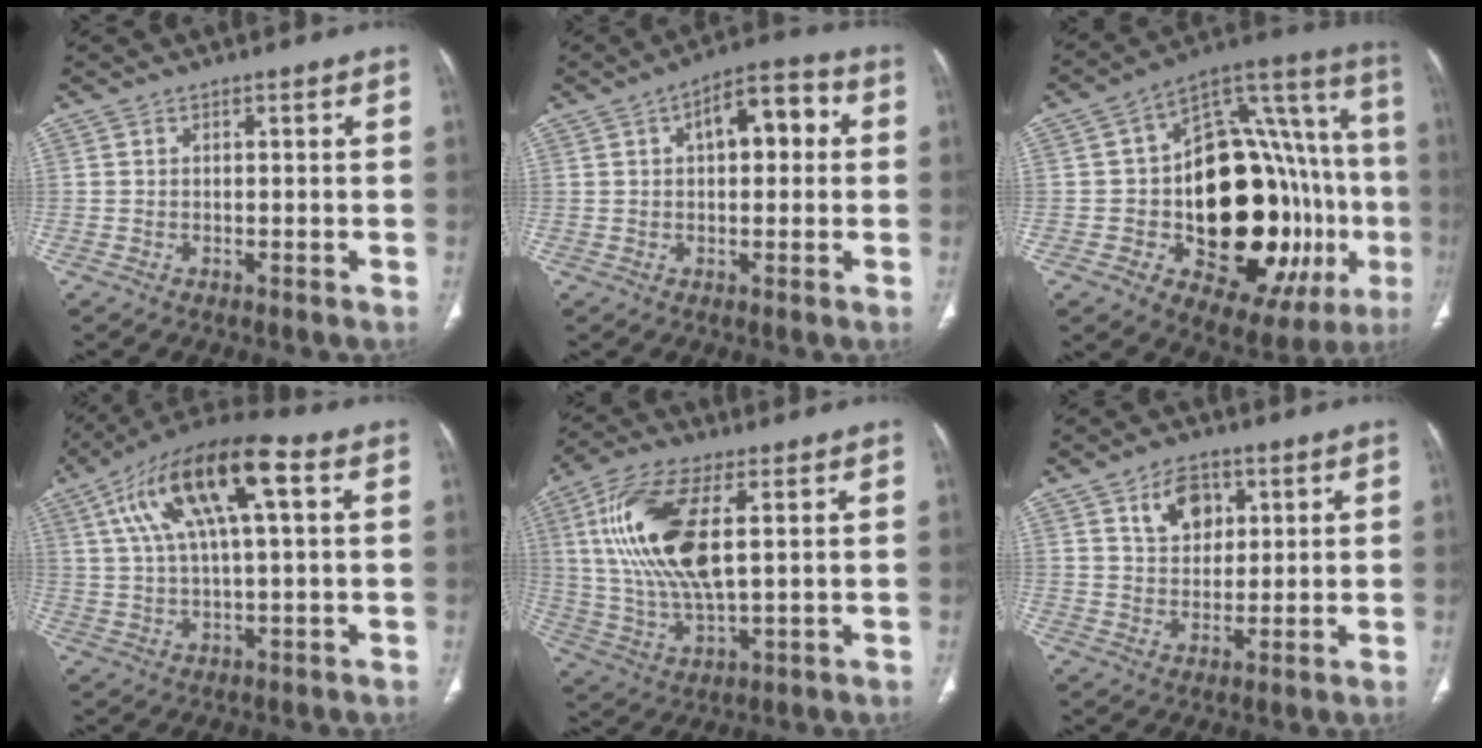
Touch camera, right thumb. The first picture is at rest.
{"total": 9.6, "force": [2.3, 4.8, 8.0], "torque": [-0.089, 0.027, 0.025]}
{"total": 36.1, "force": [-6.4, 18.7, 30.2], "torque": [-0.353, 0.039, -0.075]}
{"total": 18.7, "force": [6.3, 6.1, 16.5], "torque": [-0.305, 0.019, 0.104]}
{"total": 17.5, "force": [4.1, 7.0, 15.5], "torque": [-0.331, -0.011, 0.082]}
{"total": 7.5, "force": [3.4, 5.1, 4.3], "torque": [-0.045, -0.018, 0.060]}